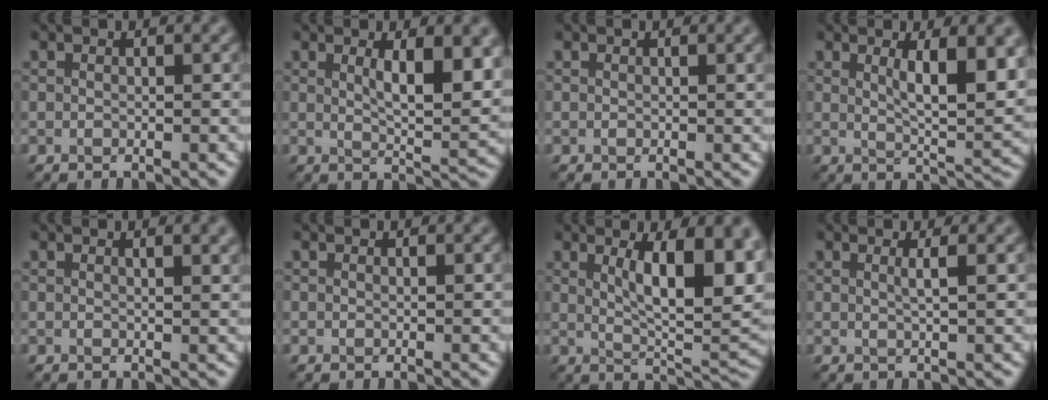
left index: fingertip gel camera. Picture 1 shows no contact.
{"total": 6.7, "force": [1.9, 1.8, 6.1], "torque": [-0.089, -0.009, 0.035]}
{"total": 0.6, "force": [0.3, 0.1, 0.5], "torque": [-0.004, 0.004, 0.004]}
{"total": 7.0, "force": [2.0, 1.9, 6.5], "torque": [-0.092, -0.009, 0.035]}
{"total": 2.7, "force": [1.5, 0.9, 2.0], "torque": [-0.014, 0.002, 0.015]}
{"total": 0.0}
{"total": 10.4, "force": [2.7, 3.3, 9.5], "torque": [-0.129, -0.006, 0.047]}
{"total": 1.5, "force": [0.4, 0.4, 1.4], "torque": [-0.018, 0.002, 0.001]}